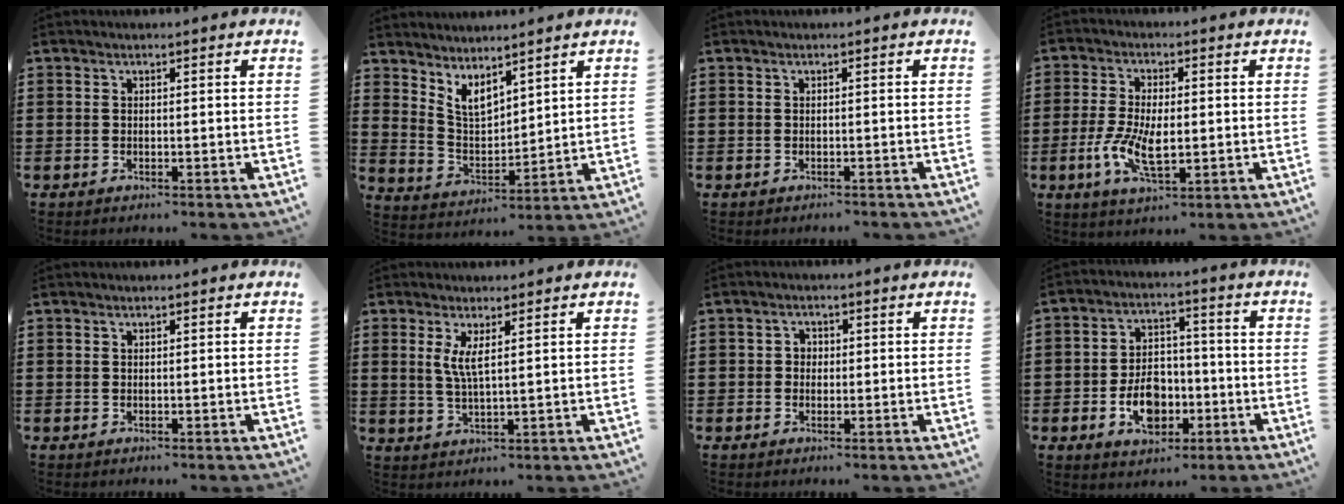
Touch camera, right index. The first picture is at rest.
{"total": 5.4, "force": [4.6, 1.9, 2.1], "torque": [-0.058, -0.017, 0.086]}
{"total": 0.6, "force": [-0.6, 0.0, 0.0], "torque": [-0.001, -0.001, -0.012]}
{"total": 7.4, "force": [-1.2, 3.3, 6.5], "torque": [-0.140, -0.004, -0.024]}
{"total": 0.0}
{"total": 3.7, "force": [1.4, 0.6, 3.3], "torque": [-0.072, -0.002, 0.022]}
{"total": 1.5, "force": [-0.2, 1.3, 0.5], "torque": [-0.015, 0.006, -0.007]}
{"total": 7.5, "force": [-2.5, 5.3, 4.7], "torque": [-0.079, 0.003, -0.046]}